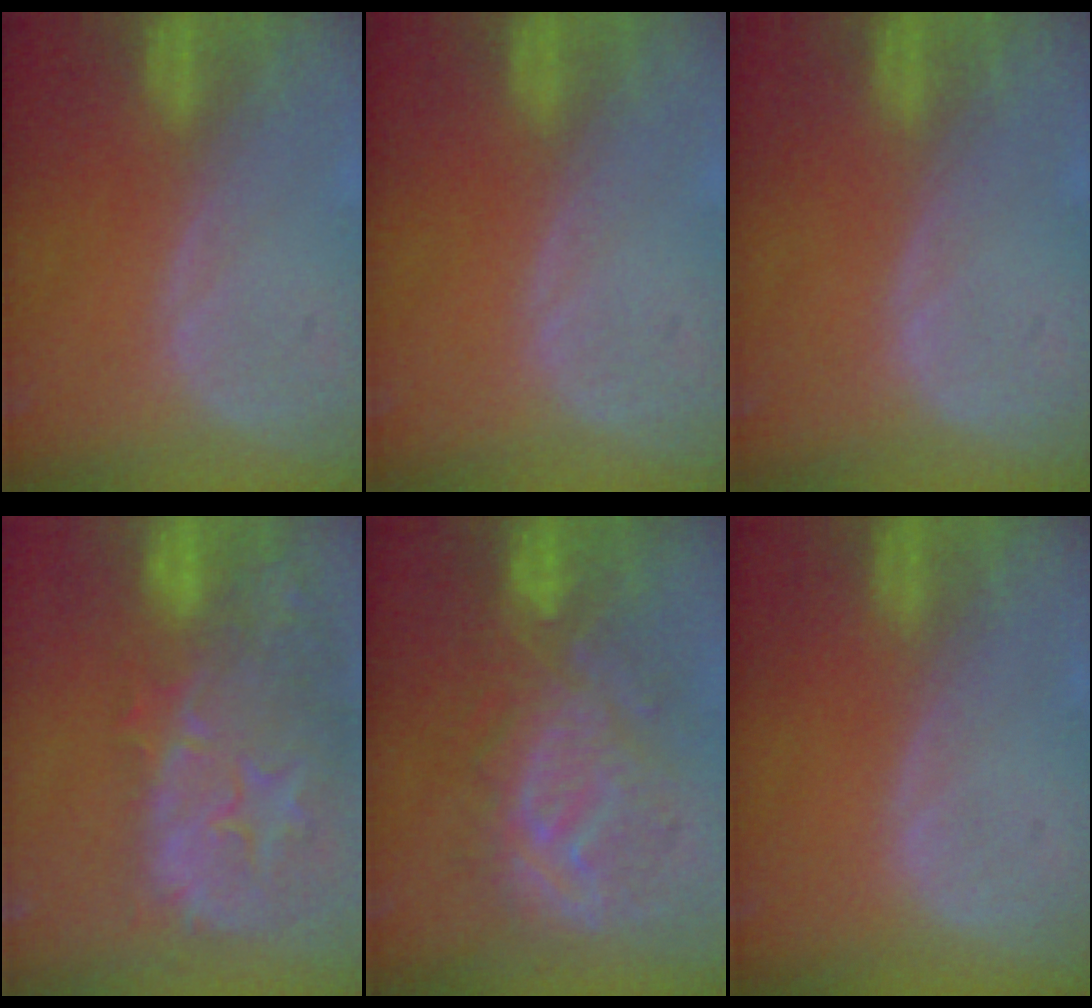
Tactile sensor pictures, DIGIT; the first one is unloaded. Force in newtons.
{"total": 0.0}
{"total": 0.0}
{"total": 15.1, "press": 12.0, "slide": 9.2}
{"total": 10.0, "press": 9.8, "slide": 1.4}
{"total": 0.0}